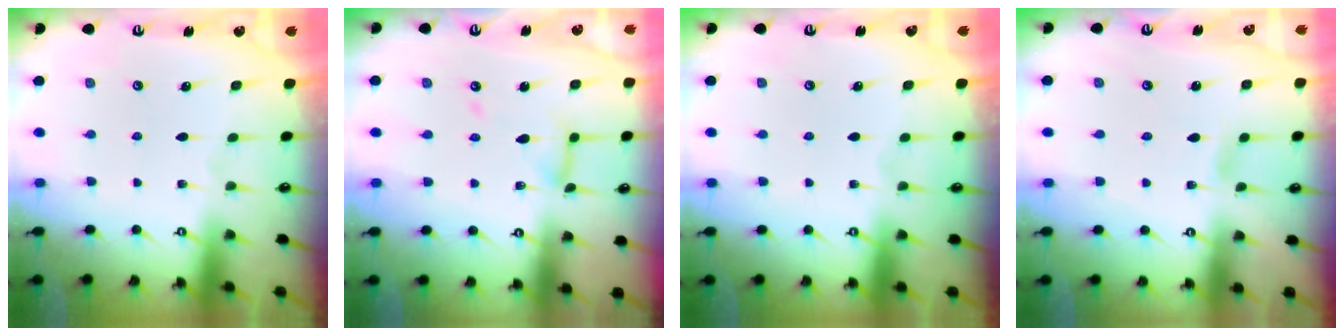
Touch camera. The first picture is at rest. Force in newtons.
{"total": 8.6, "press": 8.6, "slide": 0.7}
{"total": 0.0}
{"total": 2.4, "press": 2.4, "slide": 0.4}